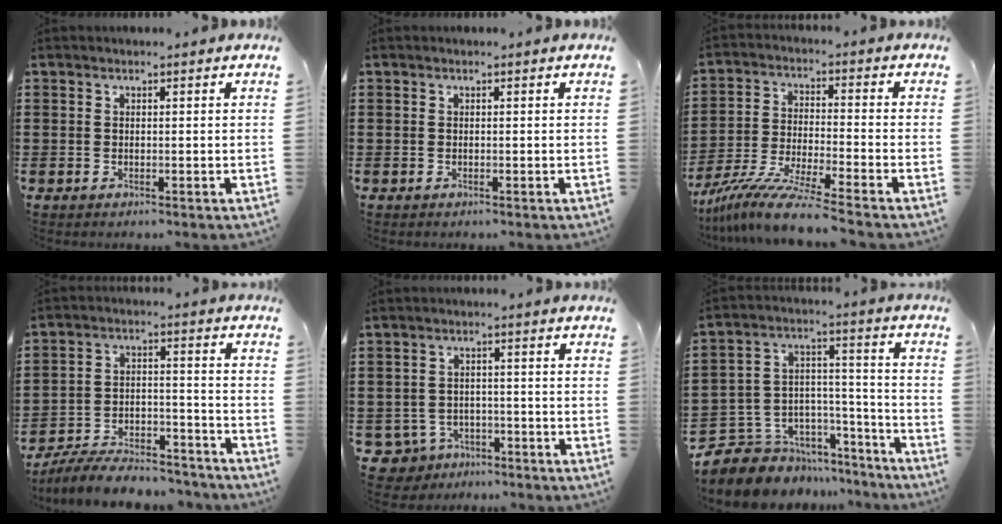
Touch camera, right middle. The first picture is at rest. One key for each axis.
{"total": 0.0}
{"total": 9.1, "fx": -7.9, "fy": -0.2, "fz": 4.5, "tx": -0.095, "ty": -0.007, "tz": -0.157}
{"total": 8.0, "fx": -7.6, "fy": 1.3, "fz": 2.1, "tx": -0.032, "ty": 0.019, "tz": -0.145}
{"total": 3.5, "fx": -3.0, "fy": 1.7, "fz": 0.7, "tx": -0.042, "ty": -0.004, "tz": -0.070}
{"total": 7.3, "fx": -5.5, "fy": 4.8, "fz": 0.1, "tx": -0.029, "ty": 0.007, "tz": -0.105}